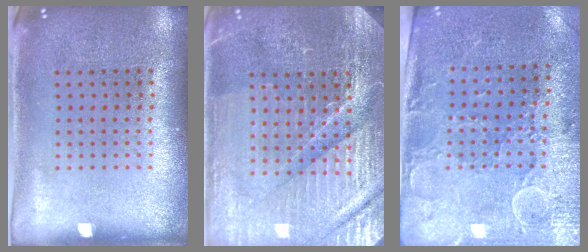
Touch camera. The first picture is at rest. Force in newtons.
{"total": 4.8, "press": 4.6, "slide": 1.6}
{"total": 3.0, "press": 2.6, "slide": 1.5}